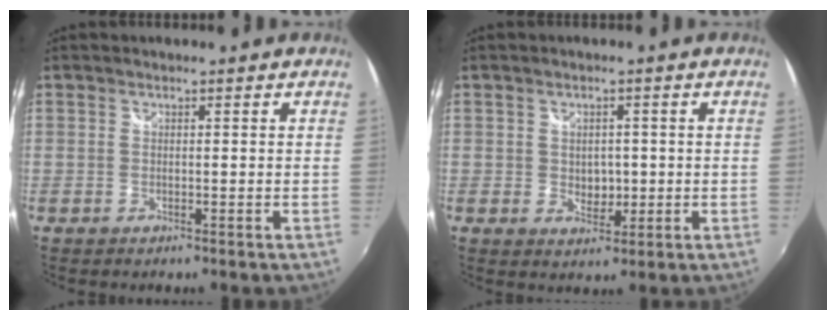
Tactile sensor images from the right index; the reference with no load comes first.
{"total": 3.9, "force": [0.0, 3.0, 2.5], "torque": [-0.037, -0.002, 0.002]}